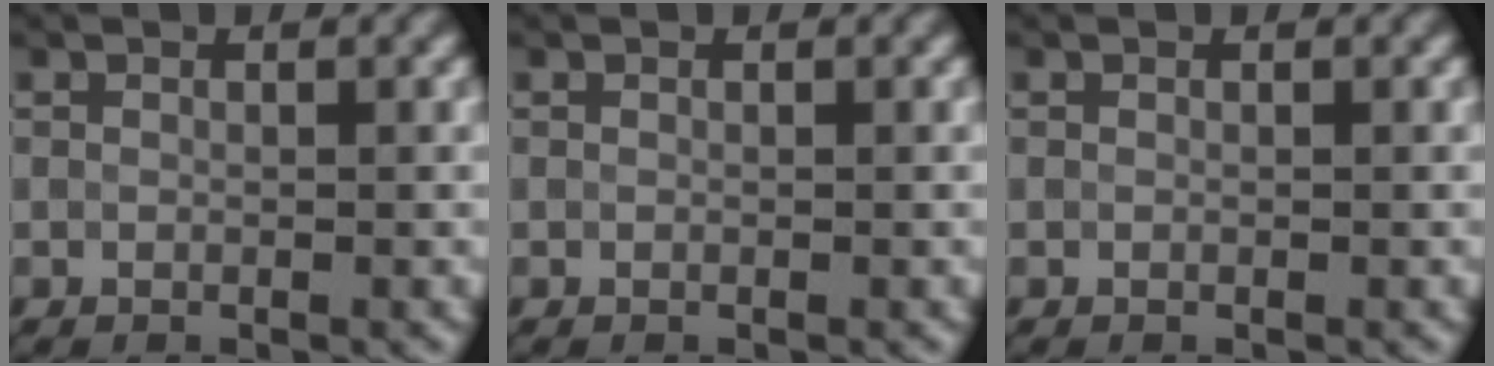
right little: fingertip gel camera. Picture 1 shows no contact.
{"total": 0.0}
{"total": 0.0}